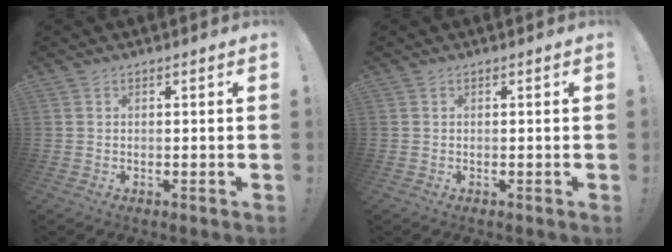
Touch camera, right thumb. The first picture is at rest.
{"total": 0.0}